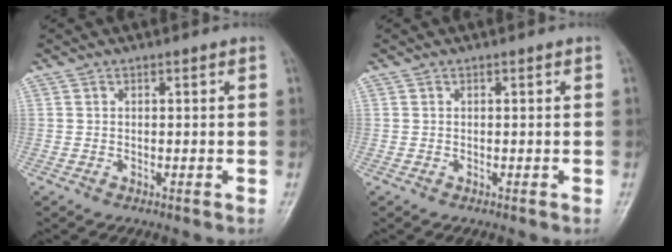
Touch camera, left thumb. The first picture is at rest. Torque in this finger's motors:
{"motor_torque": [0.03, 0.03, -0.07, -0.09, 0.00]}